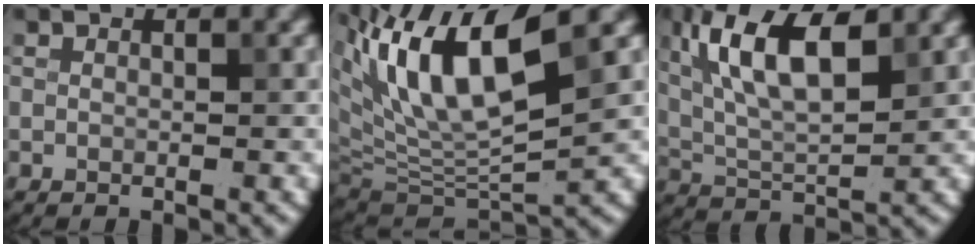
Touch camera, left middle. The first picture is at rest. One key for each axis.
{"total": 11.3, "fx": 5.0, "fy": 3.6, "fz": 9.4, "tx": -0.175, "ty": 0.005, "tz": 0.094}
{"total": 9.2, "fx": 3.7, "fy": 3.5, "fz": 7.6, "tx": -0.145, "ty": 0.016, "tz": 0.066}